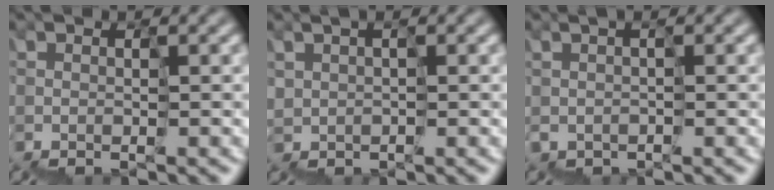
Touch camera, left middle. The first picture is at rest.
{"total": 2.0, "force": [1.5, 0.4, -1.2], "torque": [0.018, 0.008, 0.034]}
{"total": 0.9, "force": [-0.3, -0.6, -0.5], "torque": [0.006, -0.001, -0.002]}